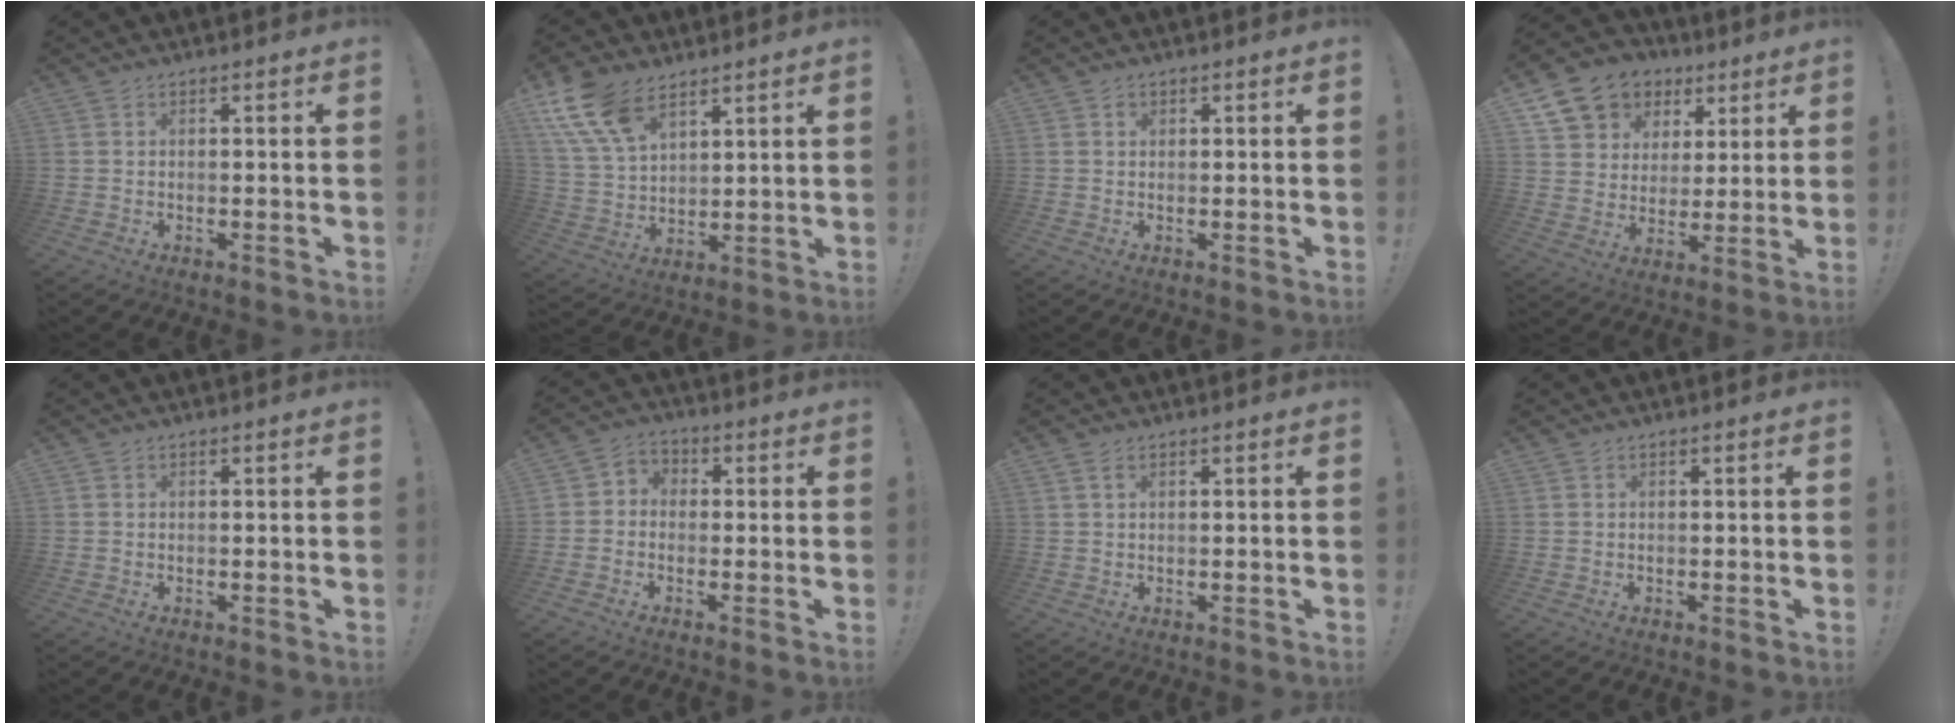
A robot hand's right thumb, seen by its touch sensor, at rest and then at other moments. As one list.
[{"total": 14.4, "force": [8.9, 8.2, 7.7], "torque": [-0.163, -0.040, 0.174]}, {"total": 0.8, "force": [0.3, 0.7, 0.1], "torque": [0.000, 0.001, 0.005]}, {"total": 13.3, "force": [6.9, 10.4, 4.3], "torque": [-0.068, -0.039, 0.144]}, {"total": 0.0}, {"total": 4.2, "force": [-2.2, 3.3, 1.2], "torque": [-0.025, 0.022, -0.038]}, {"total": 1.9, "force": [1.0, 1.0, 1.3], "torque": [-0.026, 0.002, 0.018]}, {"total": 0.0}]